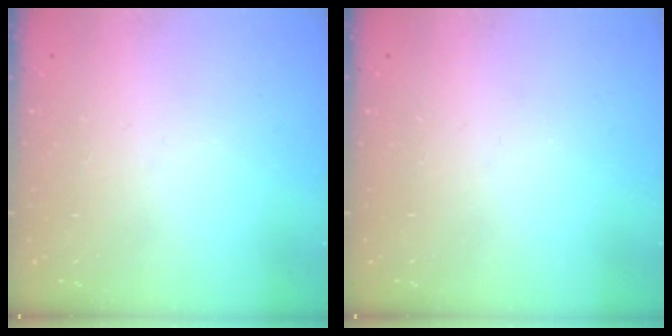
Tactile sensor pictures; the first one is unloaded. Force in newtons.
{"total": 0.0}